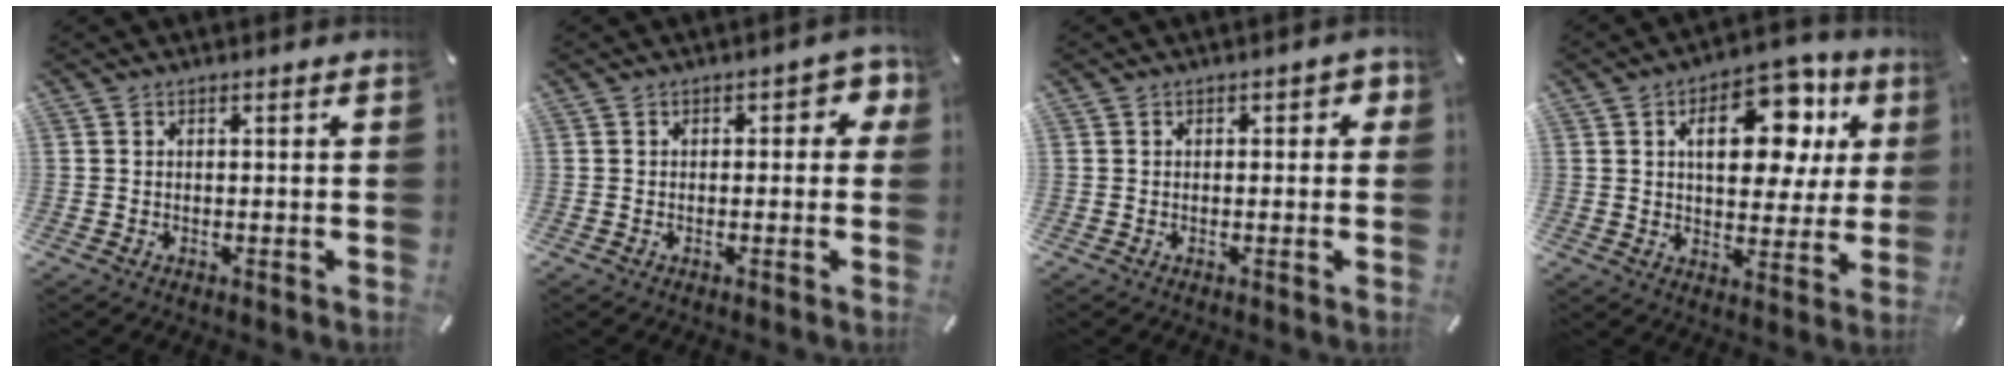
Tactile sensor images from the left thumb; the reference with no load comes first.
{"total": 3.4, "force": [0.3, 2.1, 2.7], "torque": [-0.031, 0.002, -0.002]}
{"total": 1.5, "force": [-0.2, 1.0, 1.1], "torque": [-0.012, 0.003, -0.006]}
{"total": 17.2, "force": [6.5, 9.9, 12.4], "torque": [-0.169, -0.018, 0.106]}